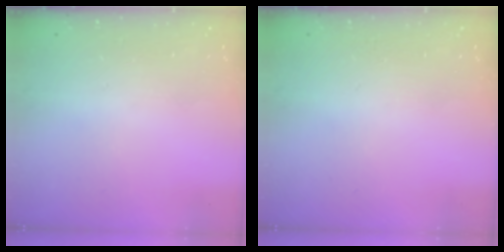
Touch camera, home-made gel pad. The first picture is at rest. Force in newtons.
{"total": 0.0}